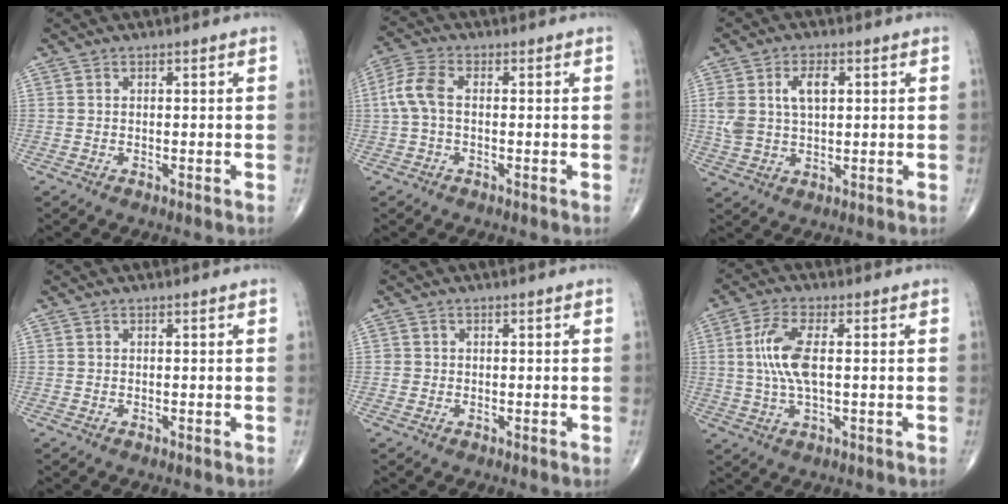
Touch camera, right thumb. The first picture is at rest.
{"total": 6.0, "force": [0.1, 3.4, 4.9], "torque": [-0.121, 0.019, -0.004]}
{"total": 7.8, "force": [2.0, 4.5, 6.1], "torque": [-0.119, 0.005, 0.042]}
{"total": 0.0}
{"total": 0.8, "force": [-0.1, 0.8, 0.0], "torque": [0.003, 0.004, -0.003]}
{"total": 8.1, "force": [0.7, 2.9, 7.6], "torque": [-0.177, 0.004, 0.014]}